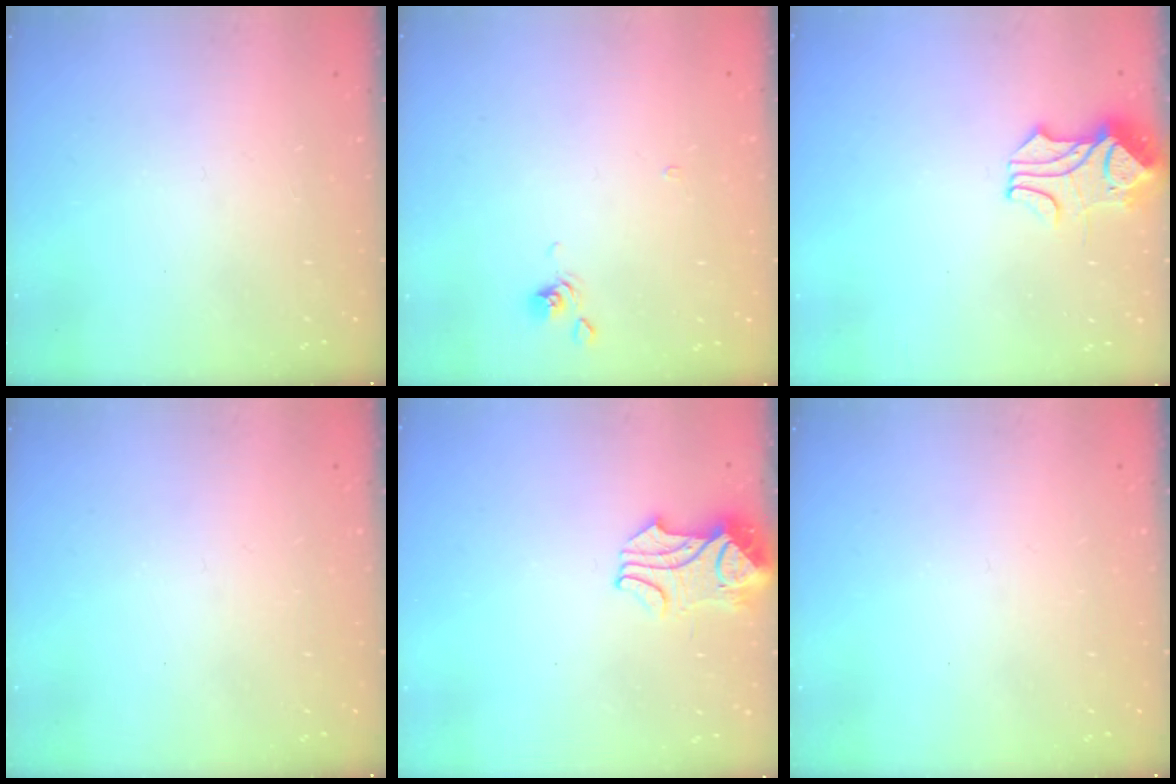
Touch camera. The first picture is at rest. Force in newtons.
{"total": 2.2, "press": 2.1, "slide": 0.4}
{"total": 1.8, "press": 1.3, "slide": 1.1}
{"total": 0.0}
{"total": 2.2, "press": 2.1, "slide": 0.5}
{"total": 0.0}